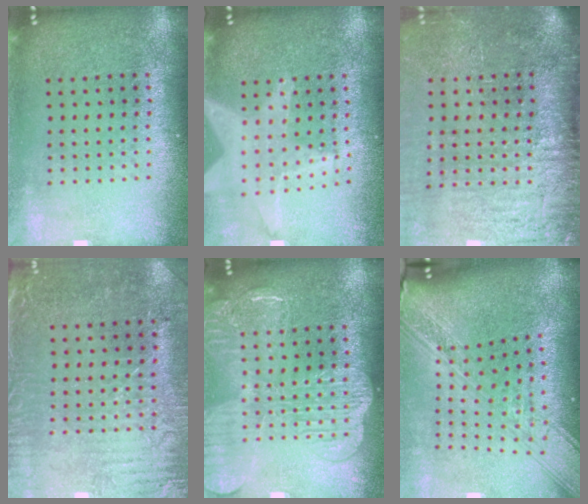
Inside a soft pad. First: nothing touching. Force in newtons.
{"total": 1.3, "press": 1.3, "slide": 0.5}
{"total": 4.3, "press": 3.6, "slide": 2.4}
{"total": 3.2, "press": 2.7, "slide": 1.7}
{"total": 3.9, "press": 3.9, "slide": 0.5}
{"total": 3.7, "press": 2.7, "slide": 2.6}